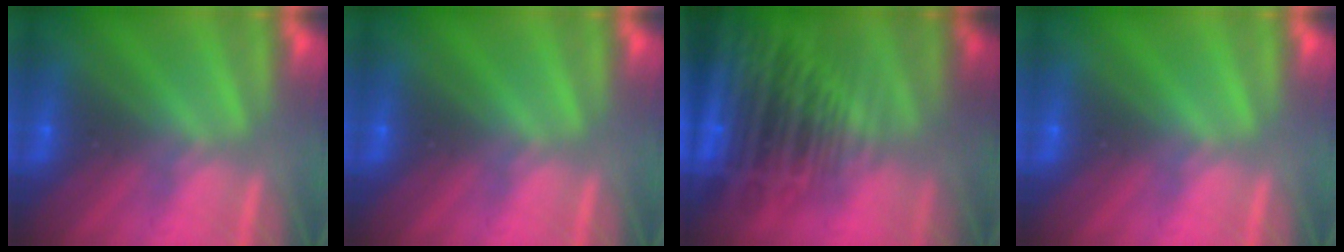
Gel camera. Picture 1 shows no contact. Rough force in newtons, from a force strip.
{"total": 0.0}
{"total": 7.8}
{"total": 0.0}